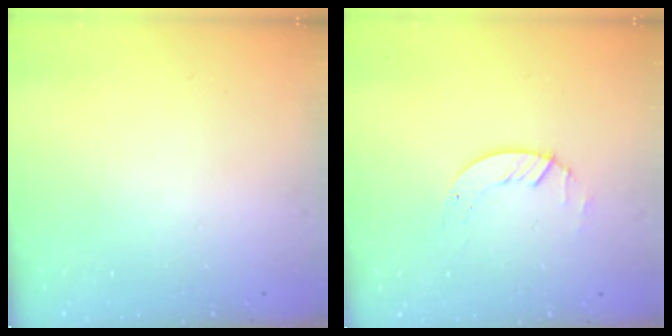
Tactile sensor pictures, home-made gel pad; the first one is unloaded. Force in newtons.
{"total": 2.0, "press": 2.0, "slide": 0.2}